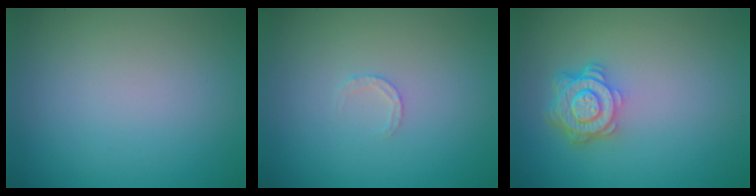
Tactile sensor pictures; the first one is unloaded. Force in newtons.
{"total": 0.9, "press": 0.9, "slide": 0.2}
{"total": 4.5, "press": 3.5, "slide": 2.9}